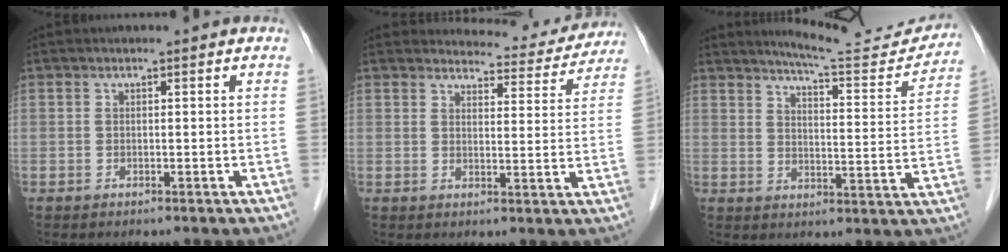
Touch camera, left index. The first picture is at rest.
{"total": 9.8, "force": [9.5, 2.4, 0.4], "torque": [0.015, -0.018, 0.094]}
{"total": 13.2, "force": [12.9, 0.7, 3.1], "torque": [-0.039, -0.038, 0.160]}